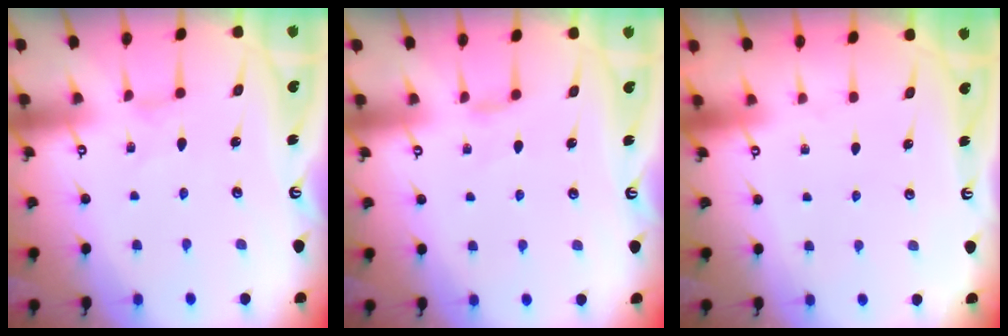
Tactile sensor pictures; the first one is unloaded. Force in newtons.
{"total": 1.9, "press": 1.9, "slide": 0.4}
{"total": 0.0}